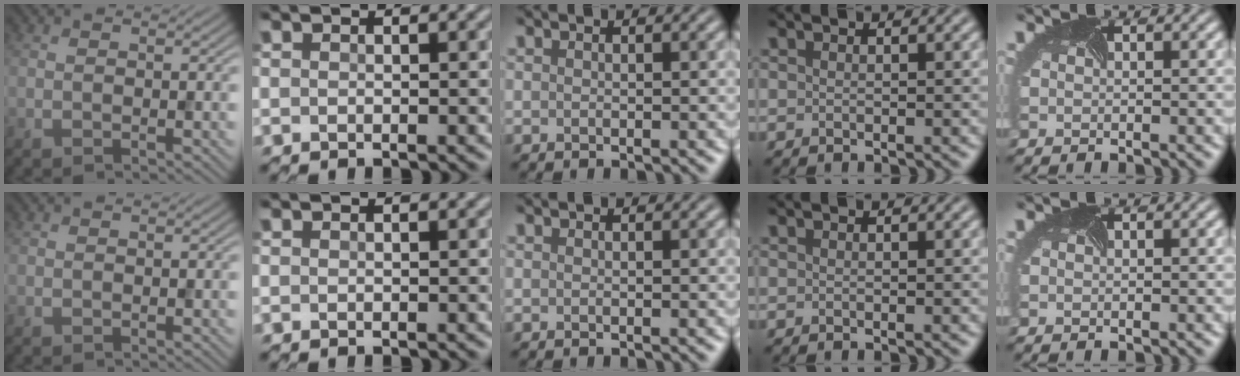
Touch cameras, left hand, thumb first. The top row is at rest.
{}